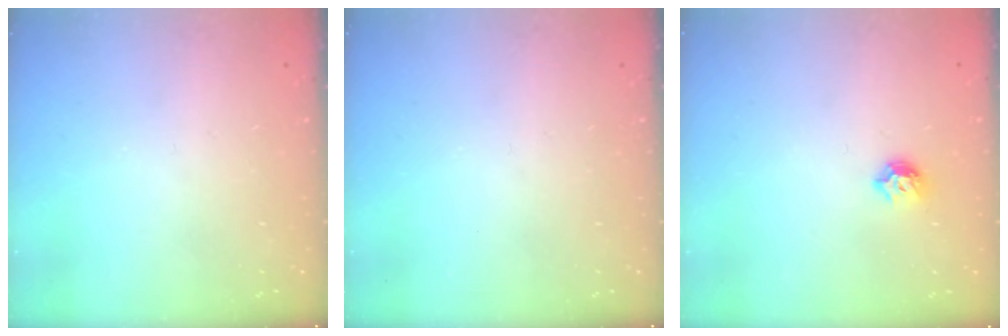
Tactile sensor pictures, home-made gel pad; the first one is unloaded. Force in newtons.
{"total": 0.0}
{"total": 6.6, "press": 6.5, "slide": 1.2}